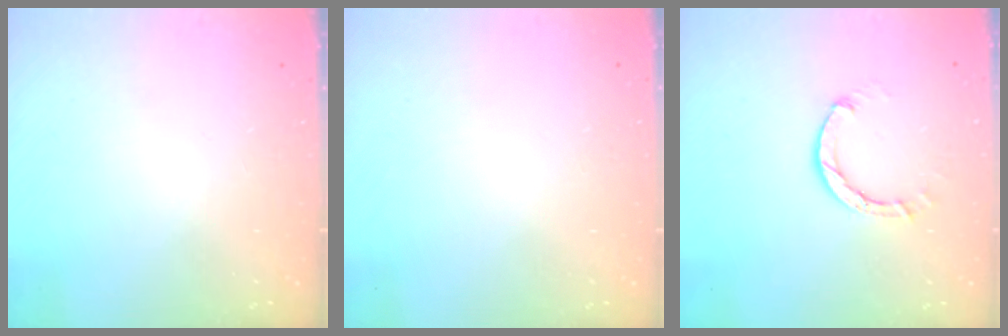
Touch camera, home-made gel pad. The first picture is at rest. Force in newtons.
{"total": 2.6, "press": 2.6, "slide": 0.2}
{"total": 3.5, "press": 3.5, "slide": 0.3}